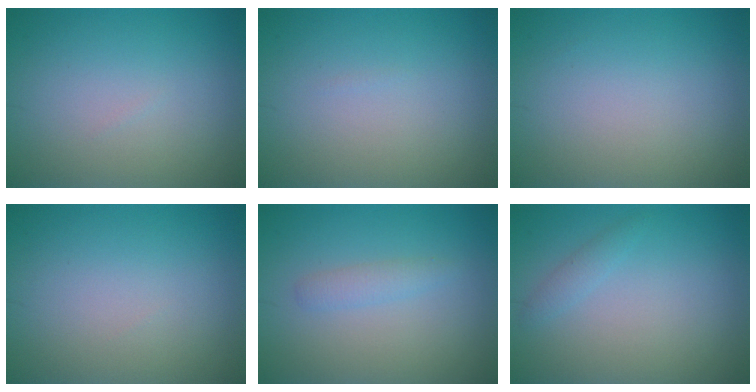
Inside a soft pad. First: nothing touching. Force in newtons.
{"total": 0.0}
{"total": 0.0}
{"total": 0.0}
{"total": 1.3, "press": 1.3, "slide": 0.0}
{"total": 1.0, "press": 1.0, "slide": 0.1}